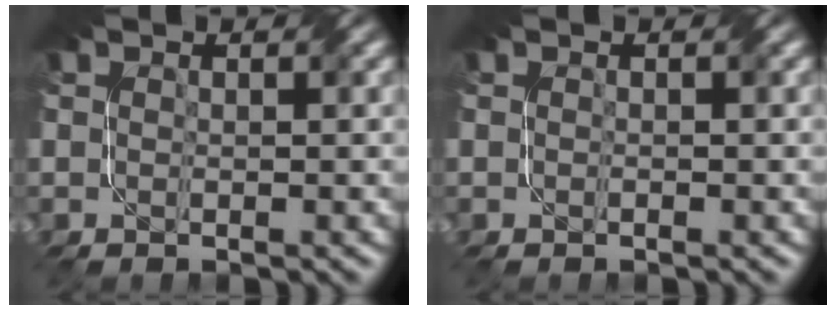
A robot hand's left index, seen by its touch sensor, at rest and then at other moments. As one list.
[{"total": 0.0}]